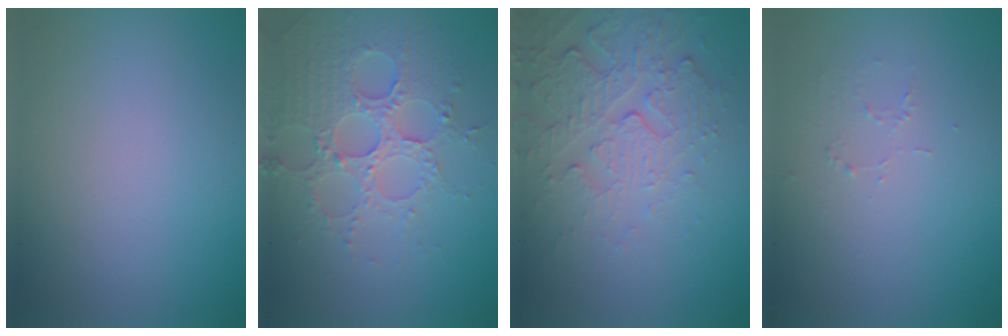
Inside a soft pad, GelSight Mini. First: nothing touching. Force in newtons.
{"total": 4.9, "press": 4.1, "slide": 2.7}
{"total": 5.6, "press": 3.7, "slide": 4.2}
{"total": 0.7, "press": 0.4, "slide": 0.6}